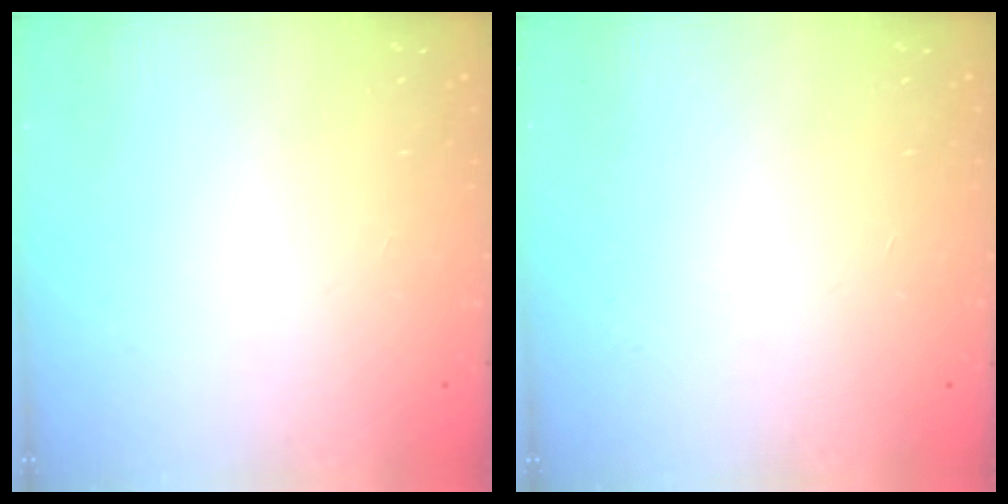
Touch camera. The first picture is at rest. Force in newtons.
{"total": 0.0}